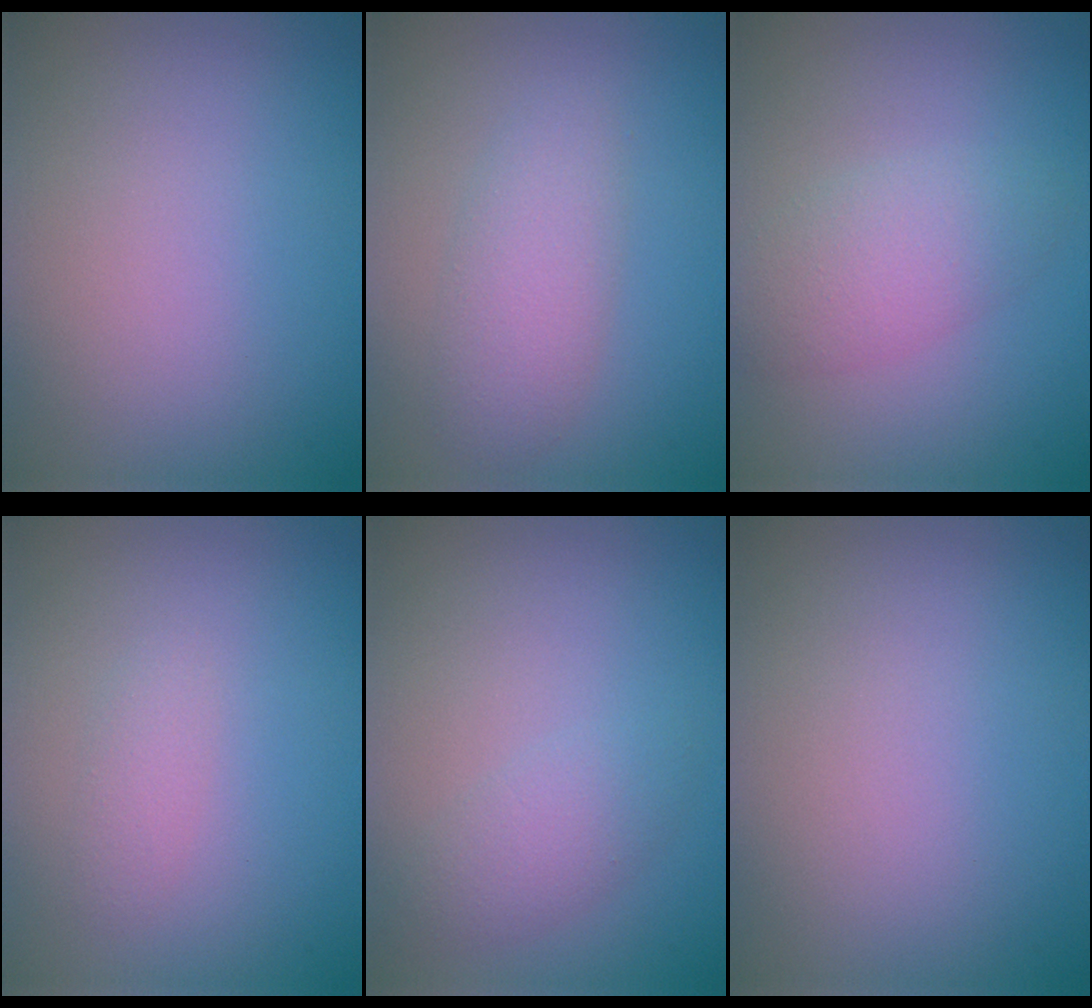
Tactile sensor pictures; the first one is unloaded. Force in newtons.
{"total": 2.9, "press": 2.9, "slide": 0.1}
{"total": 3.3, "press": 3.3, "slide": 0.0}
{"total": 1.0, "press": 1.0, "slide": 0.0}
{"total": 2.0, "press": 2.0, "slide": 0.1}
{"total": 0.0}